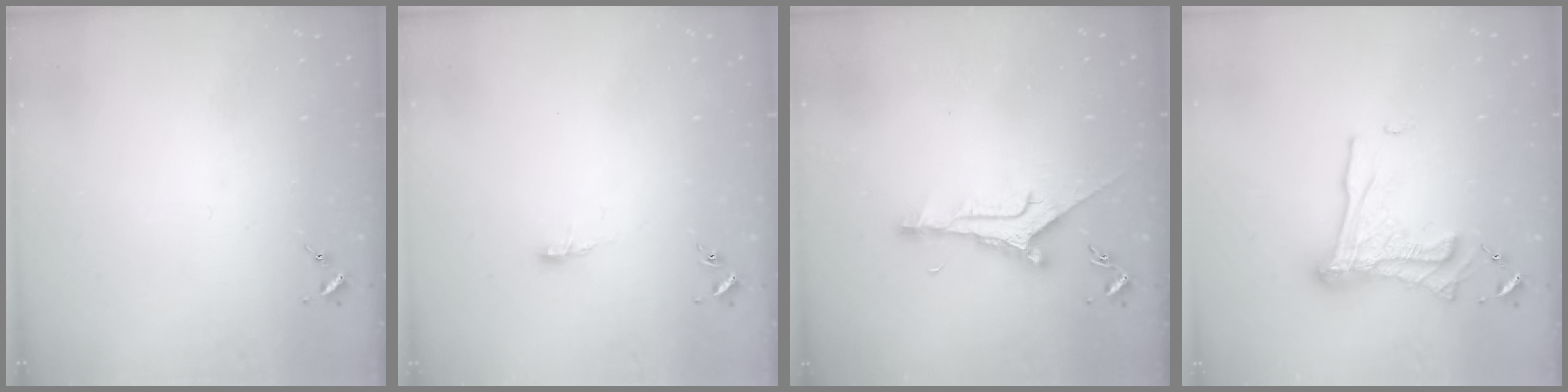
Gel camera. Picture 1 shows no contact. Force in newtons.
{"total": 4.9, "press": 4.9, "slide": 0.5}
{"total": 9.0, "press": 9.0, "slide": 0.8}
{"total": 16.1, "press": 16.1, "slide": 1.4}